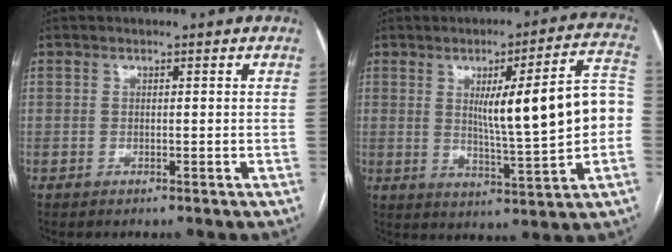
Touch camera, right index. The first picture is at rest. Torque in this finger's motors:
{"motor_torque": [1.47, 0.67, 0.41, 0.17]}